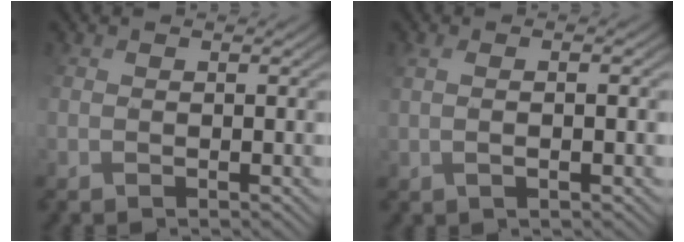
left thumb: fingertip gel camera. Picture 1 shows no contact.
{"total": 1.8, "force": [0.7, 0.3, 1.6], "torque": [-0.026, 0.013, 0.013]}